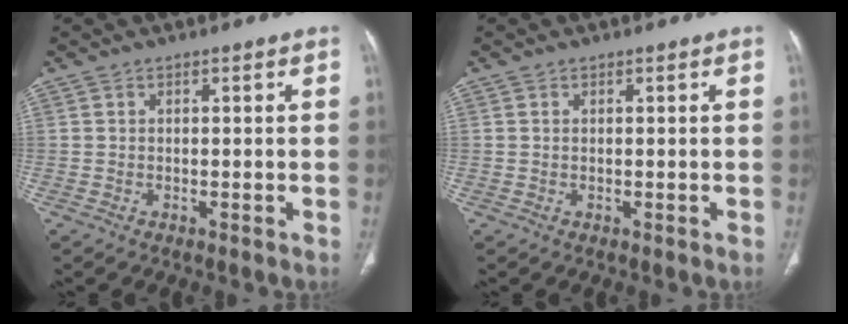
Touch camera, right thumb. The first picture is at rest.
{"total": 0.0}